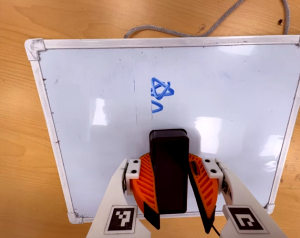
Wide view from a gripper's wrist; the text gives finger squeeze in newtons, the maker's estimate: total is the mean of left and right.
{"total": 9.8, "left": 10.1, "right": 9.6}